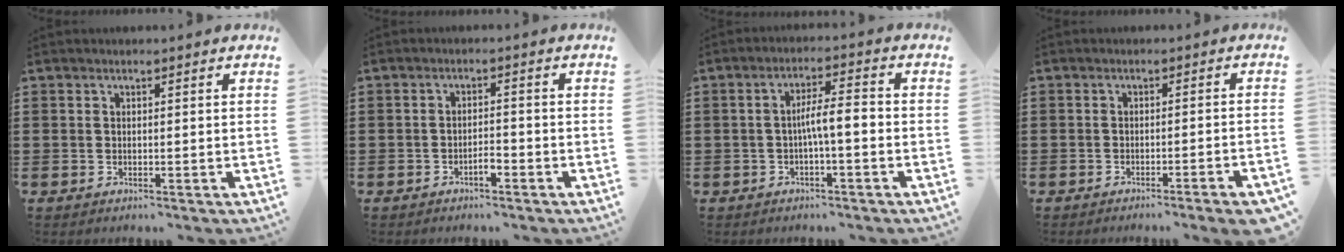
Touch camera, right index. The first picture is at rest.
{"total": 2.2, "force": [-1.4, 0.6, 1.6], "torque": [-0.030, 0.002, -0.027]}
{"total": 4.4, "force": [-0.9, 0.7, 4.2], "torque": [-0.076, 0.006, -0.020]}
{"total": 2.4, "force": [-1.9, -0.3, 1.5], "torque": [-0.024, -0.002, -0.036]}